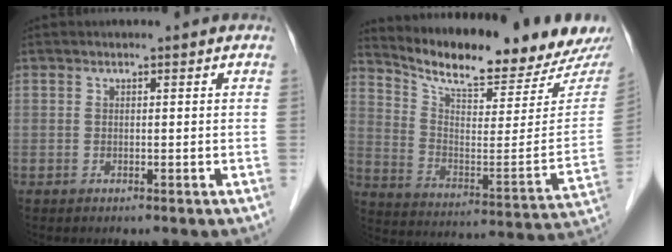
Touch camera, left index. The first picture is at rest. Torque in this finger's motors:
{"motor_torque": [0.19, -0.32, 0.30, 0.06]}